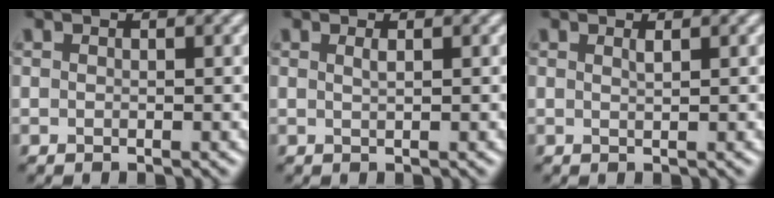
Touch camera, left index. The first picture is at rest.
{"total": 0.8, "force": [0.3, 0.3, 0.7], "torque": [-0.007, 0.002, 0.004]}
{"total": 0.7, "force": [0.4, 0.2, 0.5], "torque": [-0.004, 0.000, 0.006]}